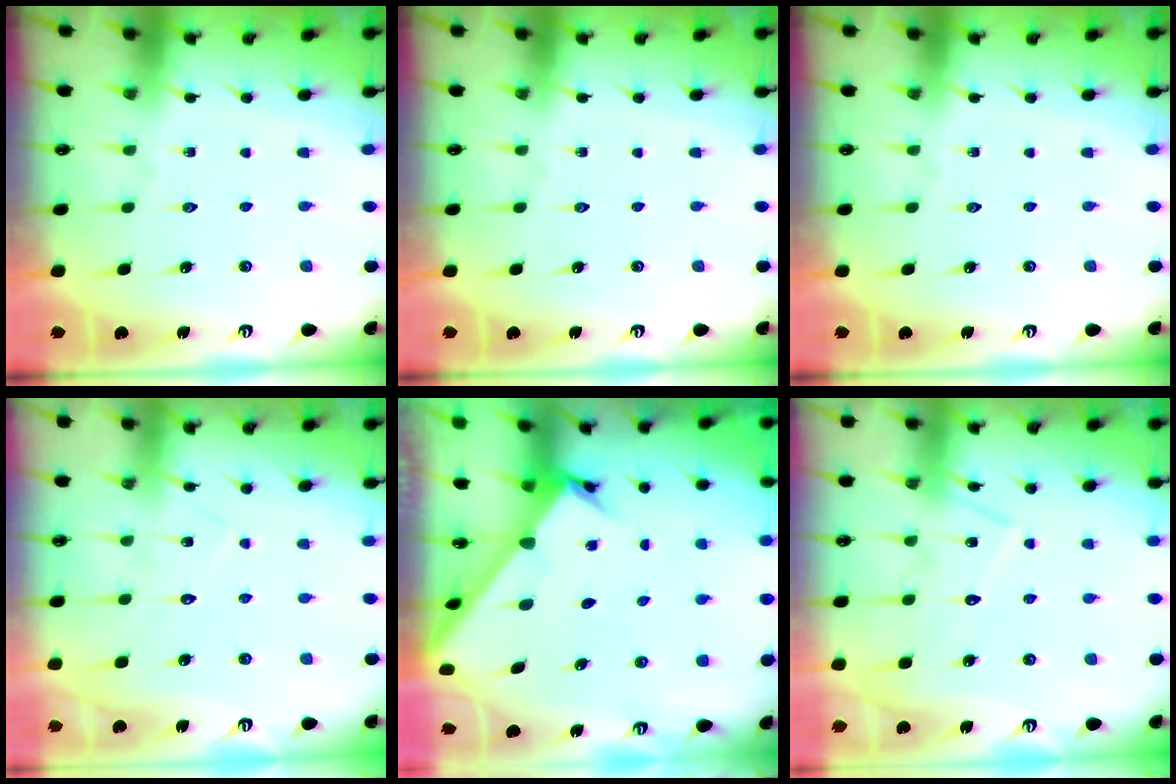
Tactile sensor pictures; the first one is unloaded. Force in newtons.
{"total": 0.0}
{"total": 0.0}
{"total": 6.8, "press": 6.8, "slide": 0.4}
{"total": 2.4, "press": 2.4, "slide": 0.3}
{"total": 11.4, "press": 11.3, "slide": 0.7}